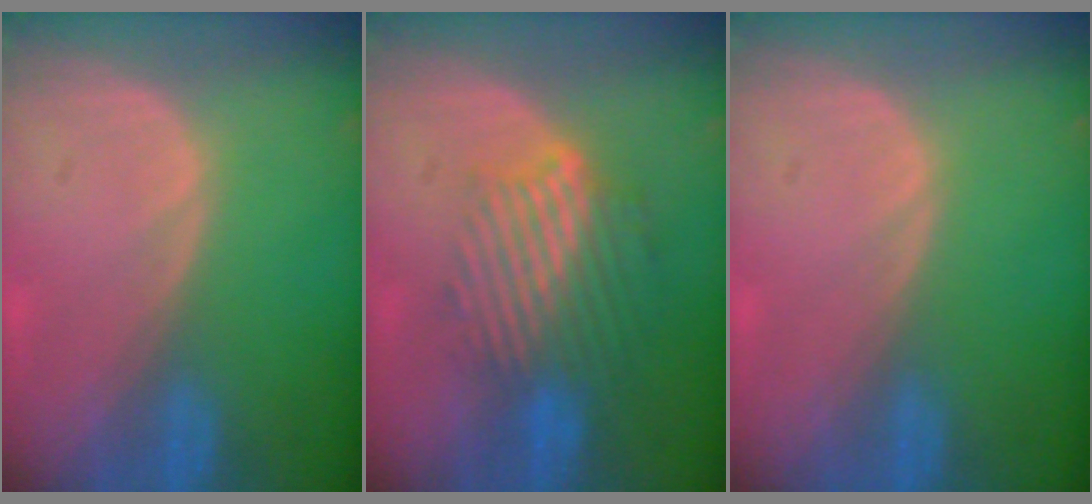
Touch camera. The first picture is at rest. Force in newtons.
{"total": 9.7, "press": 8.1, "slide": 5.3}
{"total": 0.0}